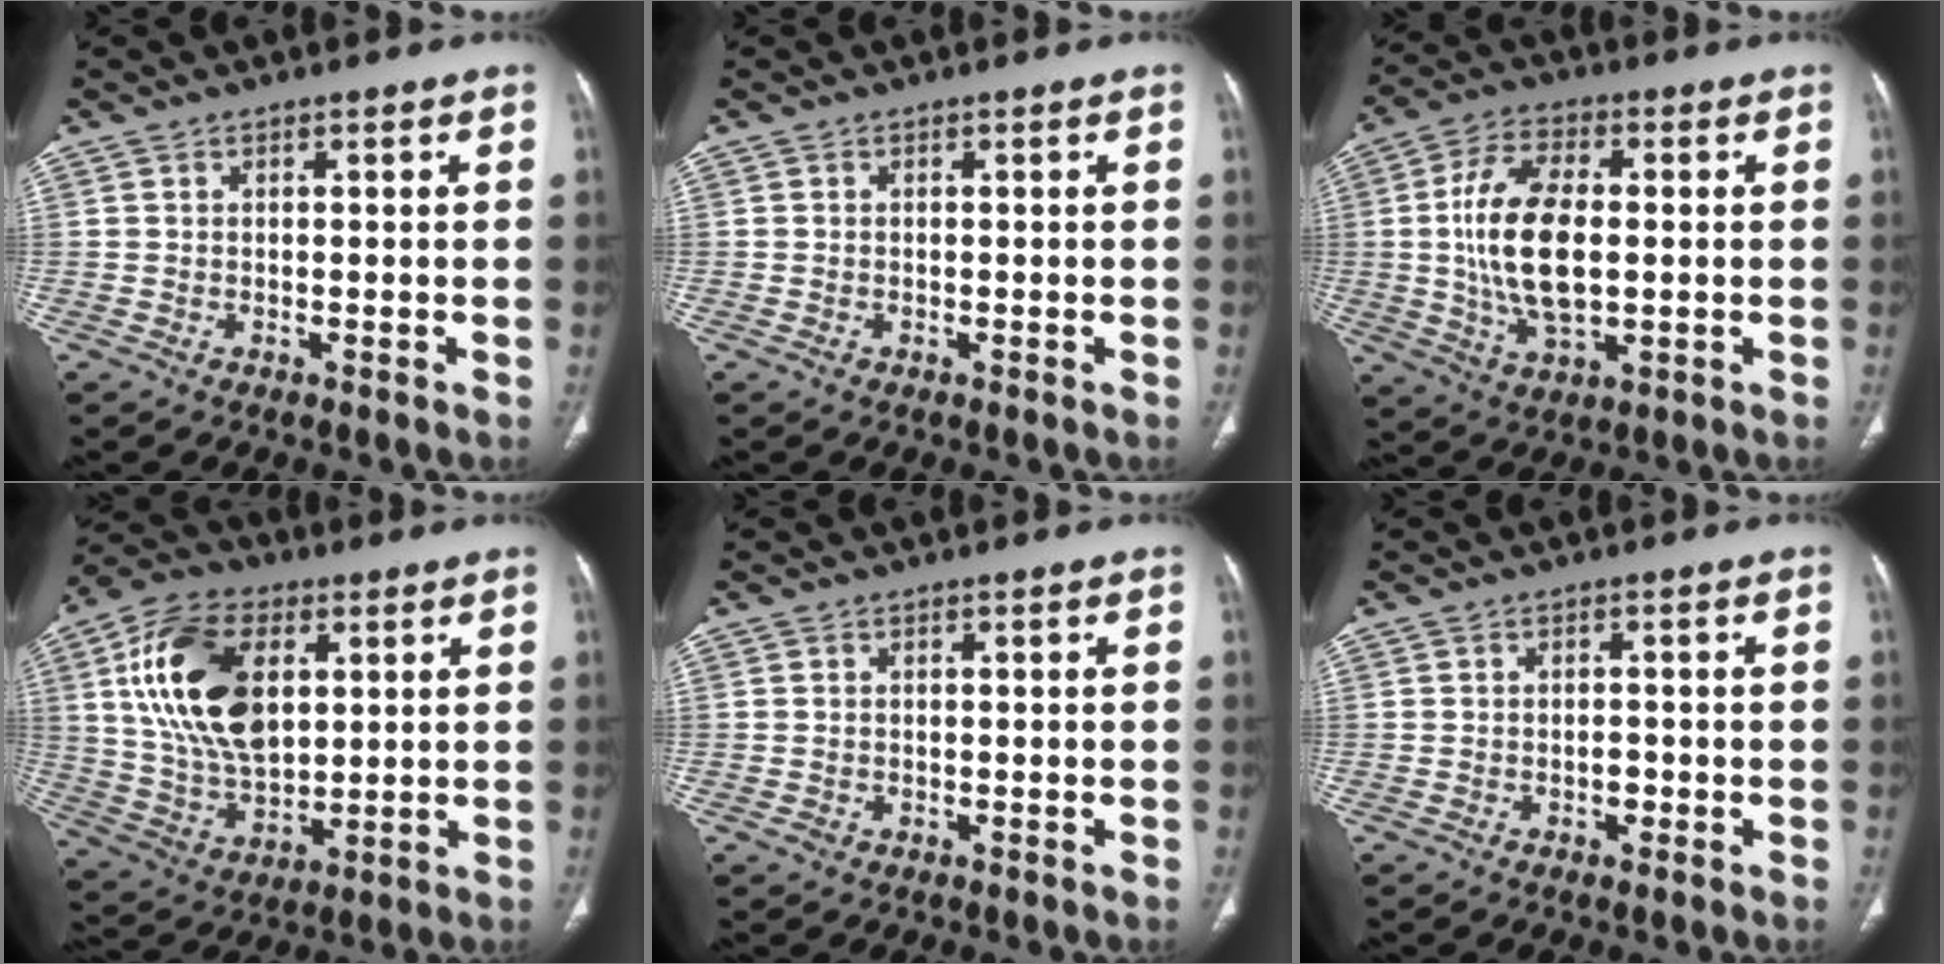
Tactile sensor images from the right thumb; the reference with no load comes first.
{"total": 0.0}
{"total": 15.3, "force": [0.3, 7.8, 13.2], "torque": [-0.250, 0.003, 0.009]}
{"total": 19.8, "force": [5.2, 12.0, 14.9], "torque": [-0.257, -0.006, 0.100]}
{"total": 0.8, "force": [-0.3, 0.7, 0.3], "torque": [-0.006, 0.003, -0.003]}
{"total": 1.7, "force": [-0.6, 1.1, 1.1], "torque": [-0.010, 0.005, -0.008]}